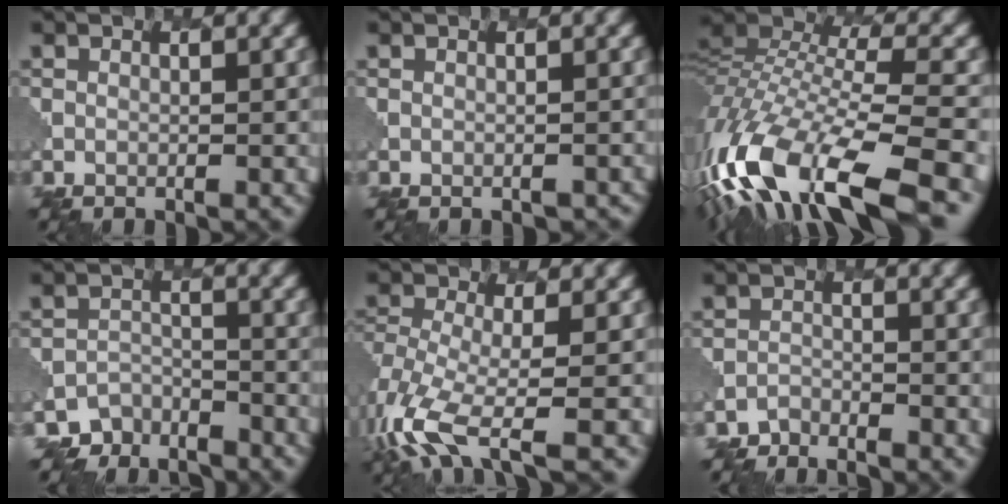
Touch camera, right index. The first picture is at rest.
{"total": 1.1, "force": [-1.0, 0.5, 0.0], "torque": [0.004, -0.003, -0.003]}
{"total": 14.8, "force": [-8.1, 5.0, 11.3], "torque": [-0.249, 0.005, -0.145]}
{"total": 4.3, "force": [-4.0, 1.5, -0.5], "torque": [0.014, -0.010, -0.068]}
{"total": 7.6, "force": [-3.8, 2.9, 5.9], "torque": [-0.138, -0.011, -0.080]}
{"total": 2.0, "force": [-1.9, 0.1, -0.6], "torque": [0.008, -0.003, -0.038]}